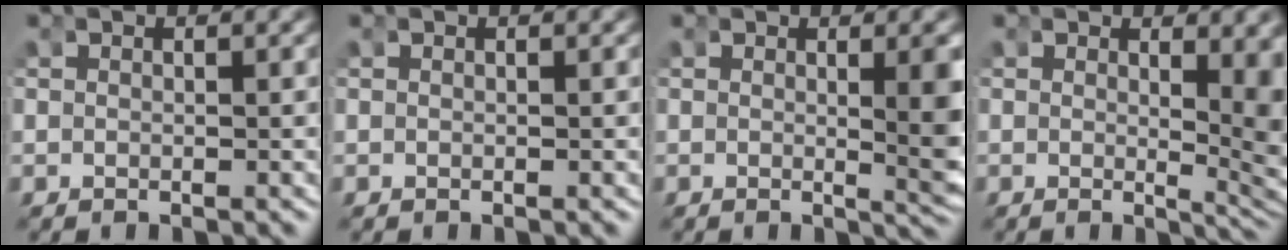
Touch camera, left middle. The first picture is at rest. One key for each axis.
{"total": 0.0}
{"total": 3.1, "fx": 0.1, "fy": 0.3, "fz": 3.1, "tx": -0.037, "ty": -0.012, "tz": 0.003}
{"total": 4.4, "fx": 0.1, "fy": 0.9, "fz": 4.3, "tx": -0.044, "ty": -0.022, "tz": 0.007}